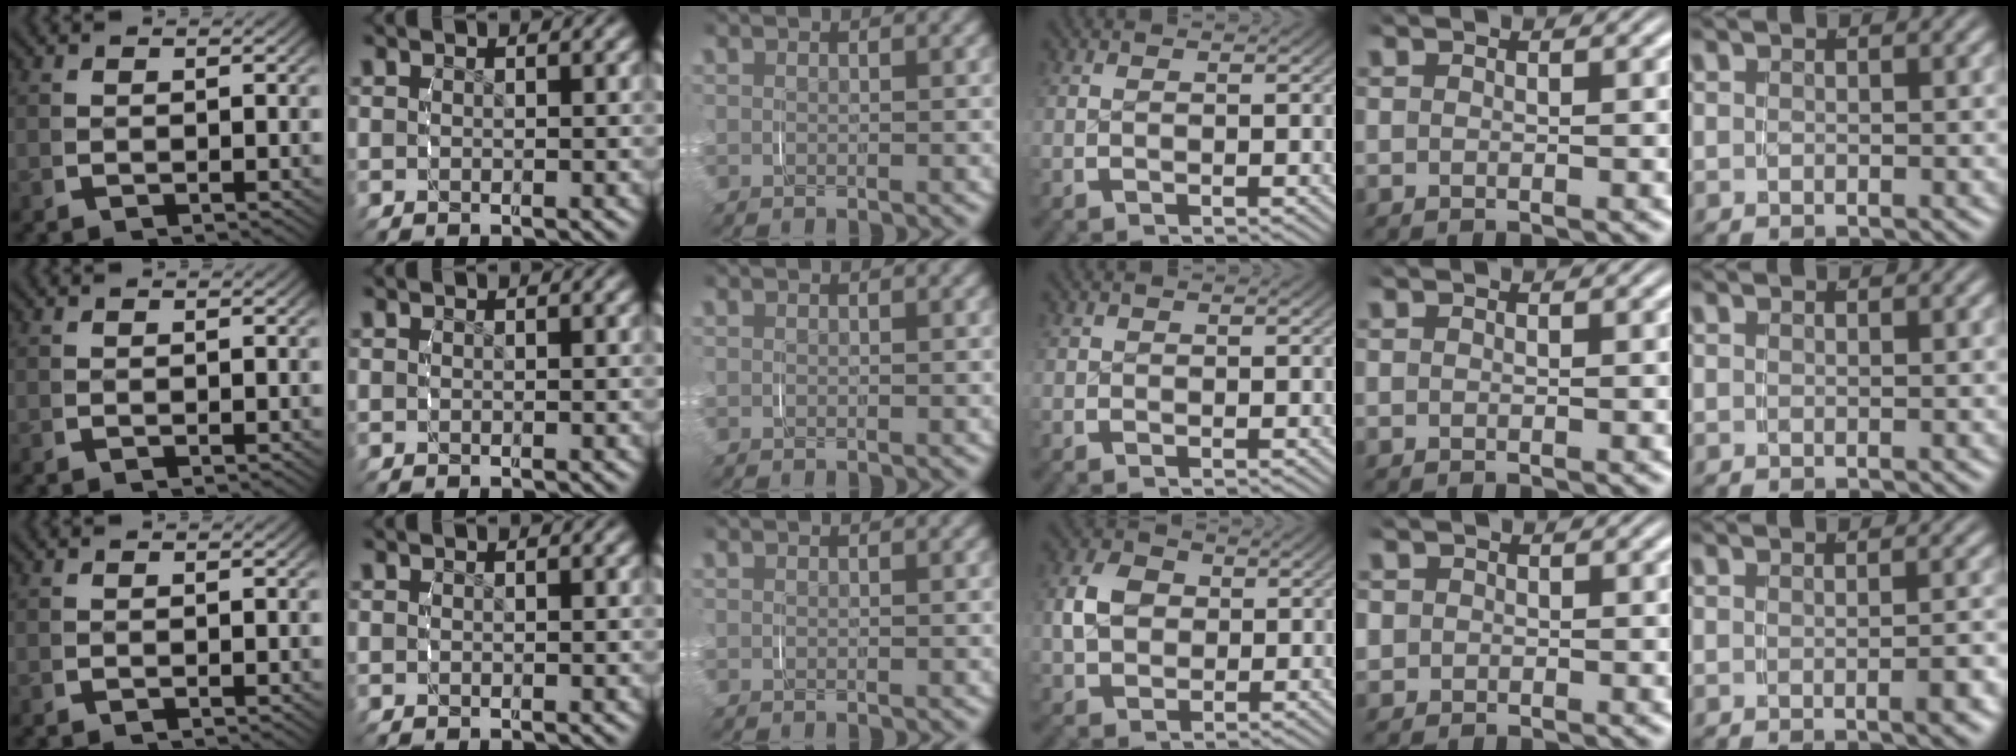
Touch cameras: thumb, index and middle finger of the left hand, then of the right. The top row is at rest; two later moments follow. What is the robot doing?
{"motion": "grasp_and_lifting", "object": "ribbon"}